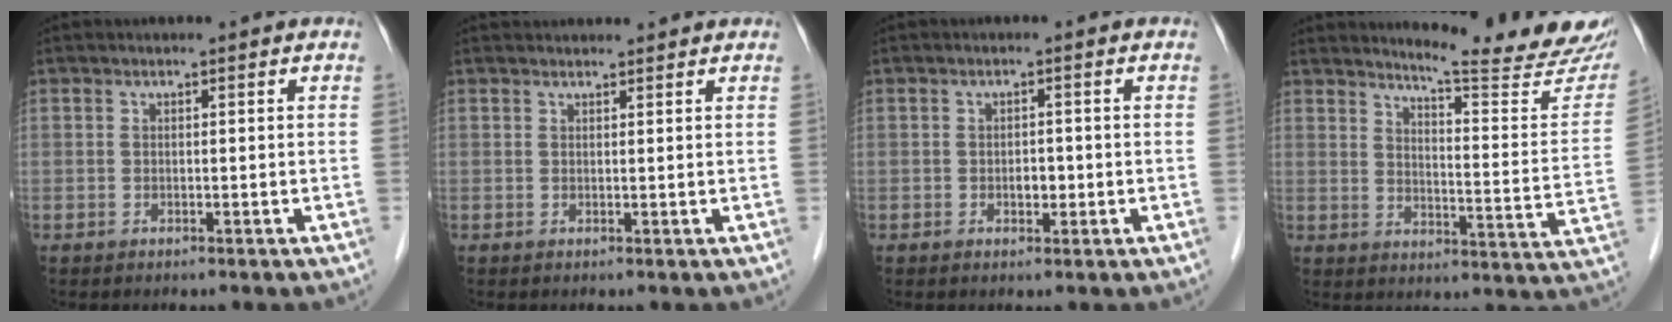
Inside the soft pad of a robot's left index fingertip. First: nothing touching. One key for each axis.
{"total": 4.4, "fx": 4.3, "fy": 0.6, "fz": 0.8, "tx": -0.009, "ty": 0.033, "tz": 0.055}
{"total": 1.7, "fx": -0.4, "fy": 1.0, "fz": 1.2, "tx": -0.021, "ty": 0.002, "tz": -0.004}
{"total": 17.8, "fx": 16.7, "fy": -0.1, "fz": 6.2, "tx": -0.087, "ty": -0.102, "tz": 0.199}